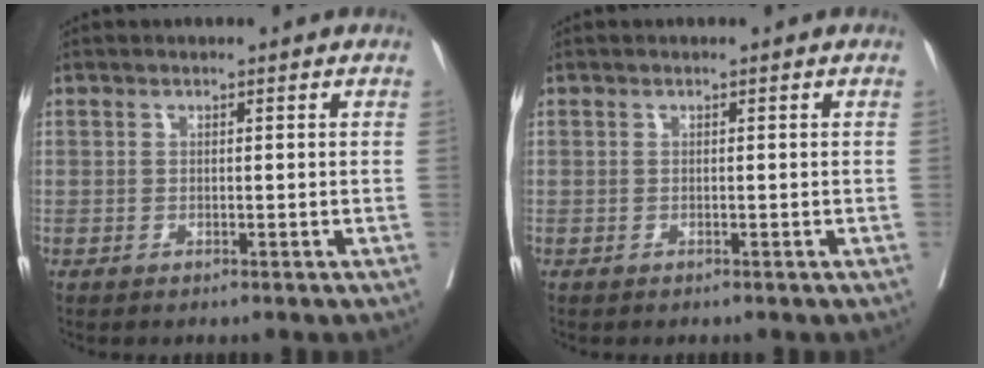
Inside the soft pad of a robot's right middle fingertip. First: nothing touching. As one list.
[{"total": 0.0}]